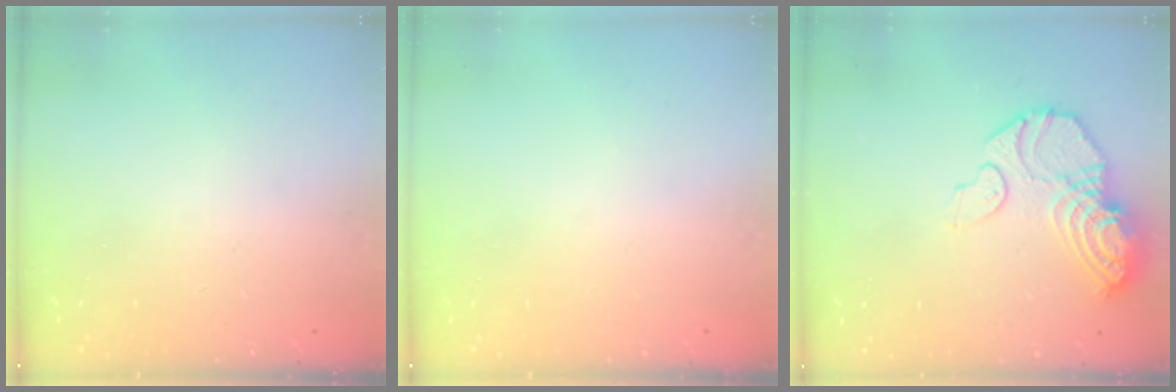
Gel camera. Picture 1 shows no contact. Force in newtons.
{"total": 0.0}
{"total": 13.2, "press": 13.1, "slide": 1.4}